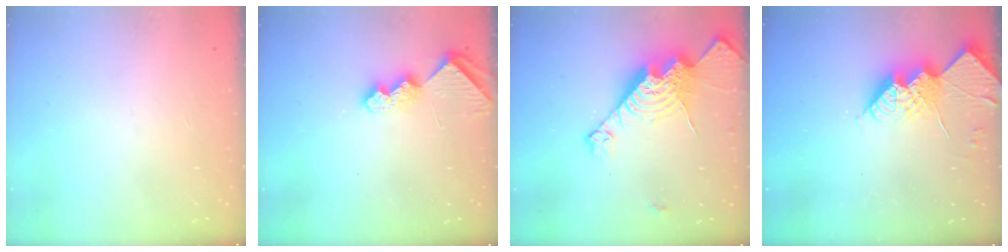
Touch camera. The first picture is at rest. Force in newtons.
{"total": 6.9, "press": 6.9, "slide": 0.6}
{"total": 18.4, "press": 18.4, "slide": 1.4}
{"total": 14.0, "press": 13.9, "slide": 1.3}